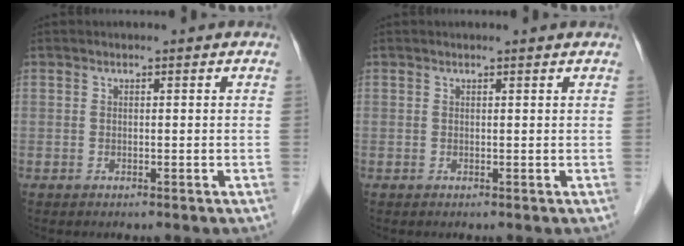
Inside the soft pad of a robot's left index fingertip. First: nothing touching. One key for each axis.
{"total": 1.1, "fx": 1.1, "fy": -0.1, "fz": 0.2, "tx": -0.013, "ty": 0.004, "tz": 0.013}